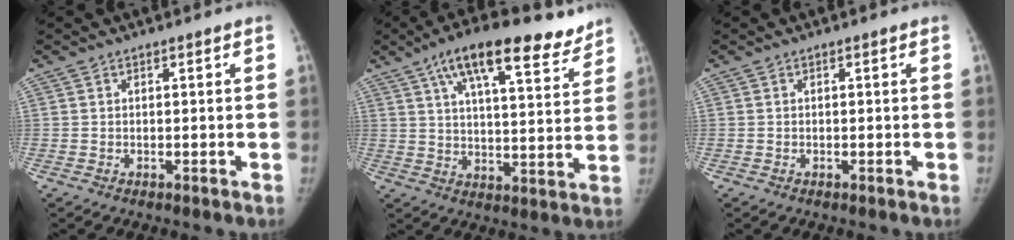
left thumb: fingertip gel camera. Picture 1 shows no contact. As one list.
[{"total": 17.8, "force": [11.5, 6.1, 12.2], "torque": [-0.157, -0.024, 0.180]}, {"total": 0.0}]